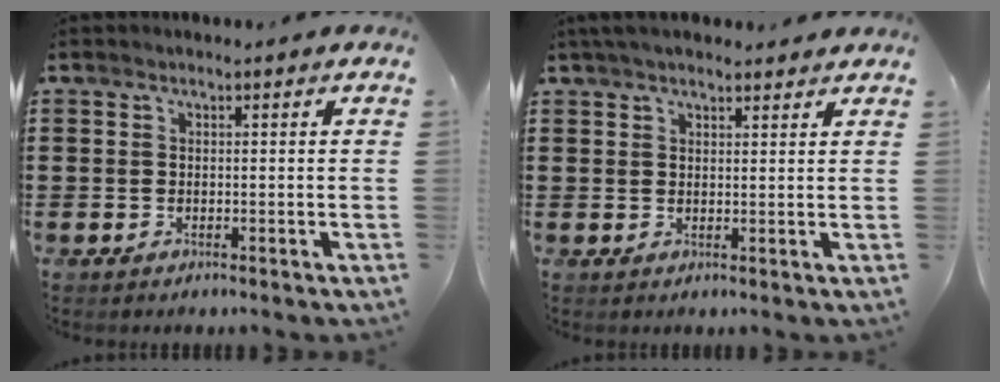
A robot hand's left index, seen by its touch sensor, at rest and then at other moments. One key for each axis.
{"total": 3.0, "fx": 2.7, "fy": 0.7, "fz": 1.3, "tx": -0.031, "ty": 0.002, "tz": 0.051}